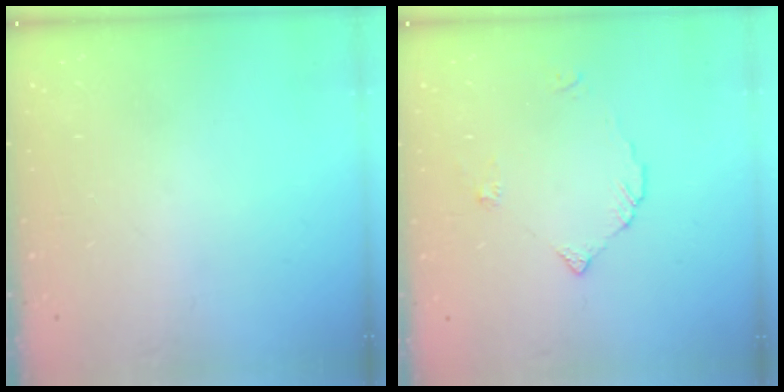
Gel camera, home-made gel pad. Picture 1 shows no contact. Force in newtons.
{"total": 3.0, "press": 3.0, "slide": 0.3}